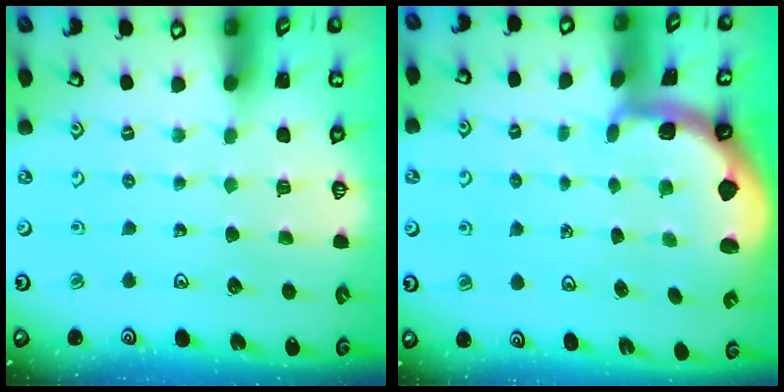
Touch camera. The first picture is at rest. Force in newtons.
{"total": 1.7, "press": 1.6, "slide": 0.4}